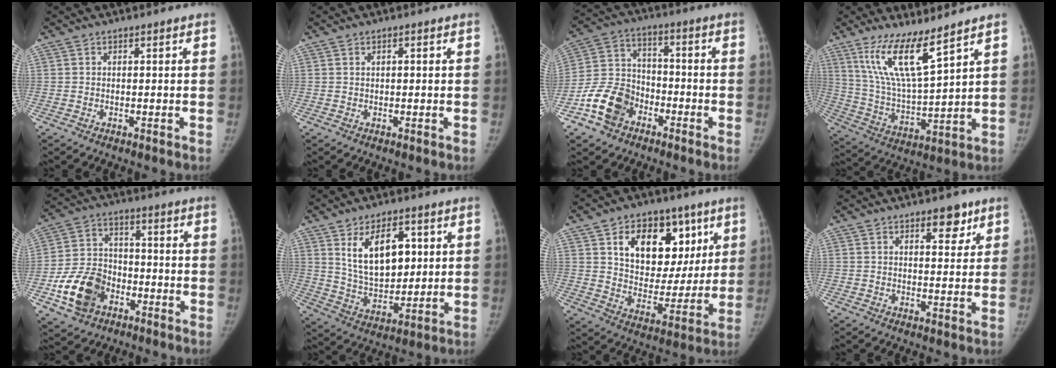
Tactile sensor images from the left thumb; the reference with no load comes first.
{"total": 0.7, "force": [0.2, 0.3, 0.6], "torque": [-0.008, 0.002, 0.005]}
{"total": 11.9, "force": [-6.4, 8.6, 5.2], "torque": [-0.083, 0.047, -0.125]}
{"total": 13.1, "force": [8.7, 2.3, 9.5], "torque": [-0.172, -0.059, 0.184]}
{"total": 13.0, "force": [-5.6, 9.5, 6.8], "torque": [-0.104, 0.027, -0.101]}
{"total": 13.4, "force": [4.5, 7.7, 10.0], "torque": [-0.133, -0.025, 0.093]}
{"total": 19.0, "force": [7.7, 12.7, 11.8], "torque": [-0.122, -0.025, 0.127]}
{"total": 5.1, "force": [3.2, 2.4, 3.2], "torque": [-0.016, -0.019, 0.042]}